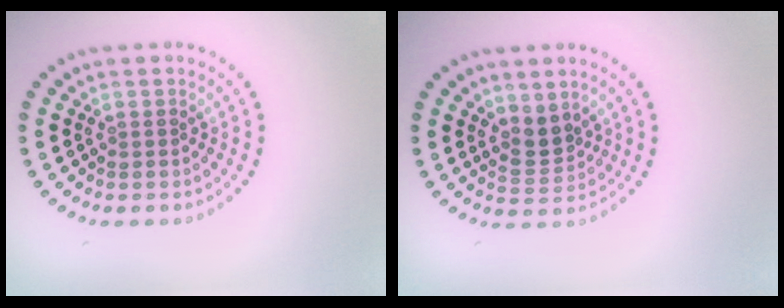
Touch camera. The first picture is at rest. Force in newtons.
{"total": 2.2, "press": 1.7, "slide": 1.3}